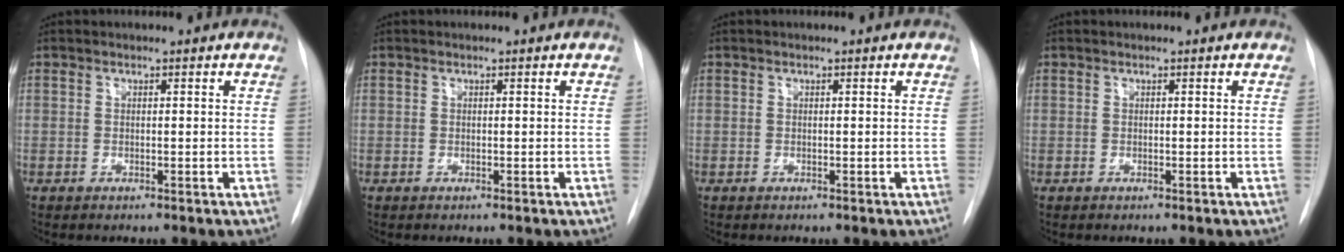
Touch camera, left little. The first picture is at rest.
{"total": 0.0}
{"total": 0.0}
{"total": 0.0}